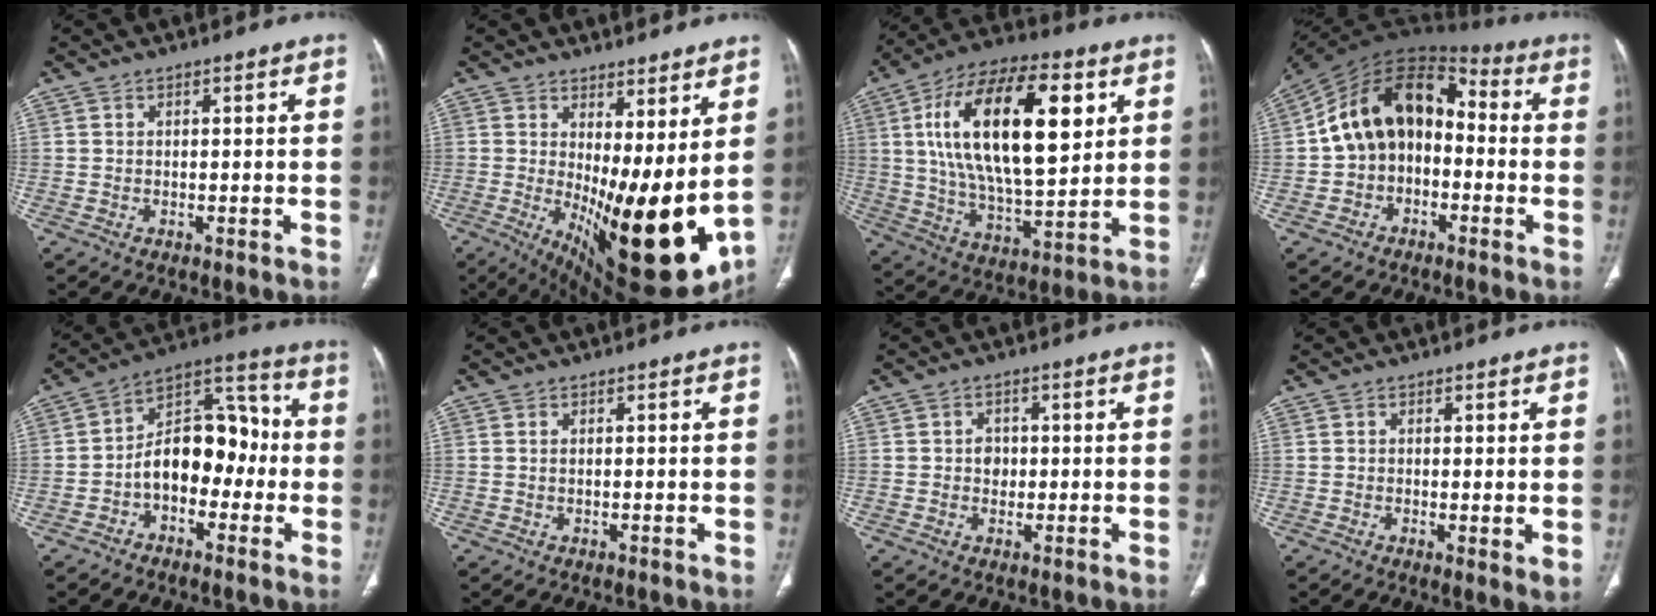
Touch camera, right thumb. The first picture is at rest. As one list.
[{"total": 20.9, "force": [1.3, 7.5, 19.4], "torque": [-0.273, -0.052, 0.043]}, {"total": 26.5, "force": [7.3, 11.6, 22.6], "torque": [-0.386, -0.011, 0.122]}, {"total": 15.7, "force": [-0.9, 11.4, 10.8], "torque": [-0.155, 0.056, -0.030]}, {"total": 13.8, "force": [-2.5, 8.9, 10.2], "torque": [-0.124, 0.053, -0.052]}, {"total": 0.6, "force": [0.2, 0.3, 0.5], "torque": [-0.013, 0.003, 0.005]}, {"total": 2.7, "force": [0.1, 2.3, 1.4], "torque": [-0.006, 0.005, 0.001]}, {"total": 2.9, "force": [0.0, 0.8, 2.7], "torque": [-0.050, -0.014, -0.003]}]